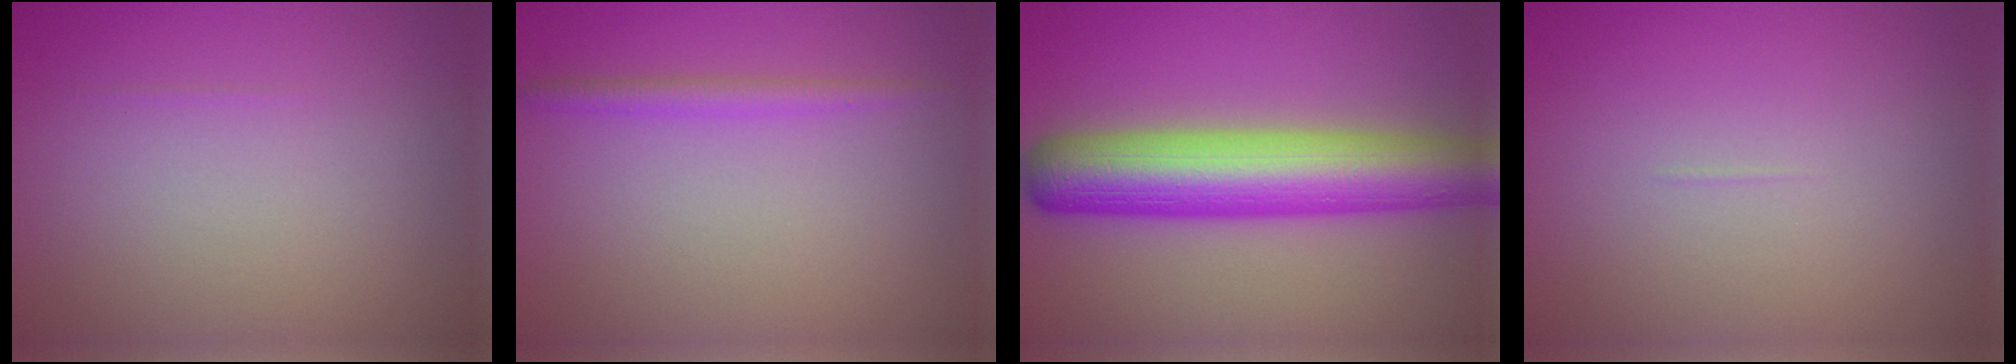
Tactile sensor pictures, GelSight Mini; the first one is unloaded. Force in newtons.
{"total": 1.6, "press": 1.6, "slide": 0.1}
{"total": 10.1, "press": 10.1, "slide": 0.3}
{"total": 0.0}